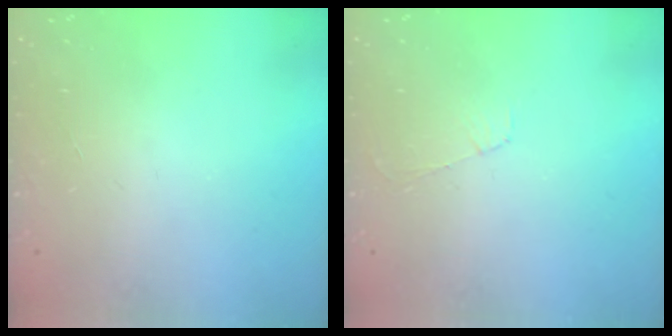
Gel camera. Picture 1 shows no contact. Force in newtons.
{"total": 3.0, "press": 3.0, "slide": 0.4}